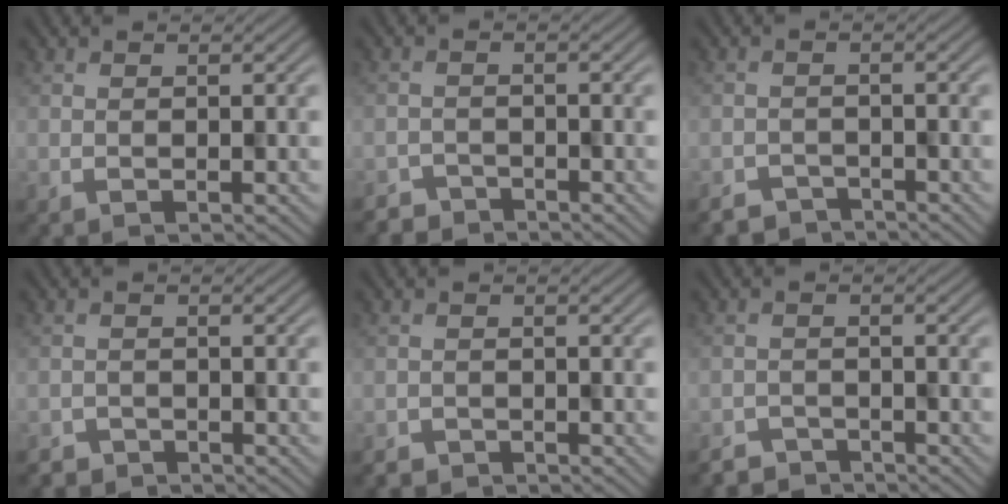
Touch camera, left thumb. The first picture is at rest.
{"total": 2.5, "force": [-2.4, 0.7, -0.5], "torque": [0.016, 0.000, -0.042]}
{"total": 3.0, "force": [-2.9, 1.0, -0.2], "torque": [0.006, -0.007, -0.046]}
{"total": 1.9, "force": [-1.7, 0.6, -0.6], "torque": [0.016, -0.002, -0.029]}
{"total": 1.7, "force": [-1.6, 0.6, -0.4], "torque": [0.010, -0.004, -0.027]}
{"total": 2.9, "force": [-2.8, 0.7, -0.3], "torque": [0.011, -0.002, -0.048]}